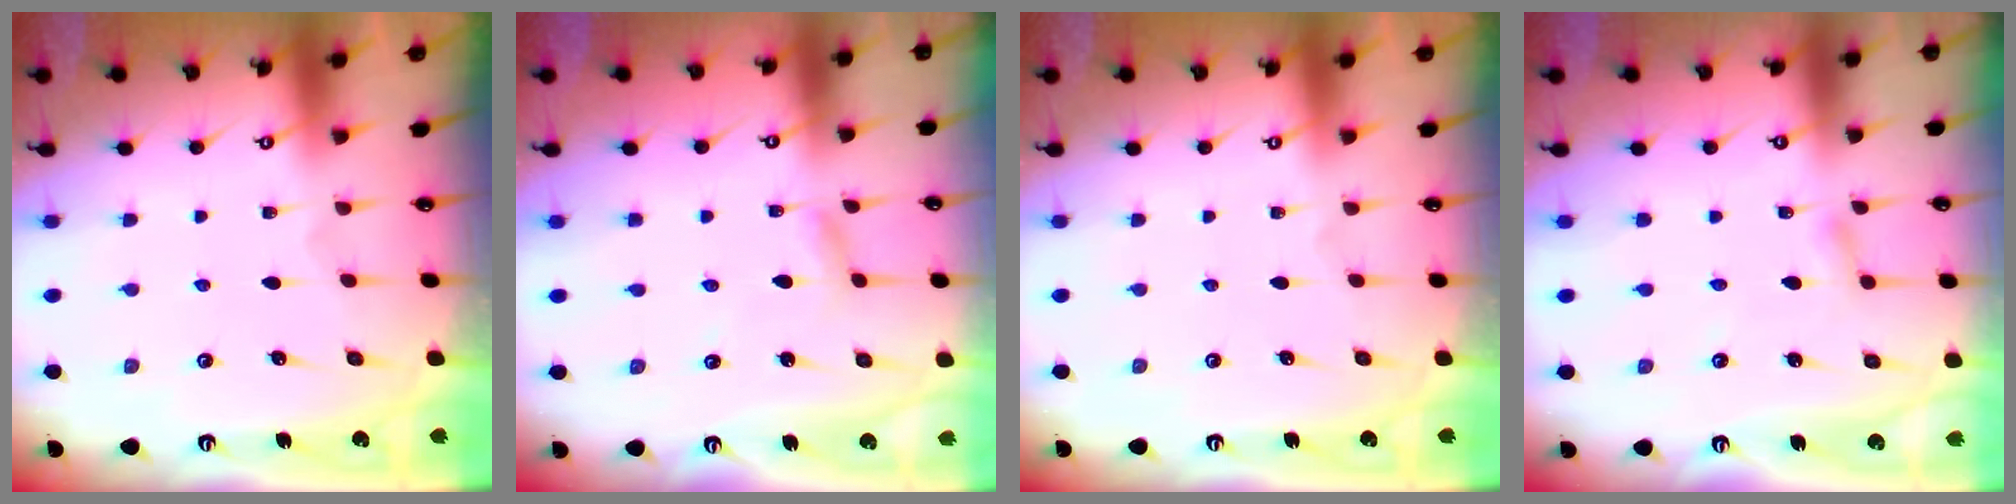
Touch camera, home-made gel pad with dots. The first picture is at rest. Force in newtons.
{"total": 2.8, "press": 2.8, "slide": 0.1}
{"total": 0.0}
{"total": 3.1, "press": 3.1, "slide": 0.3}